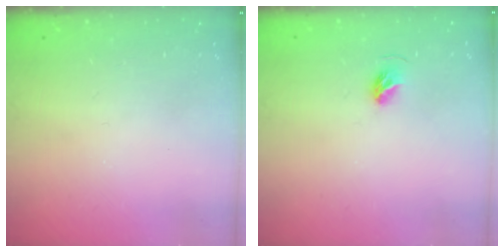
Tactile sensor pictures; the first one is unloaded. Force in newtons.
{"total": 4.9, "press": 4.8, "slide": 1.1}